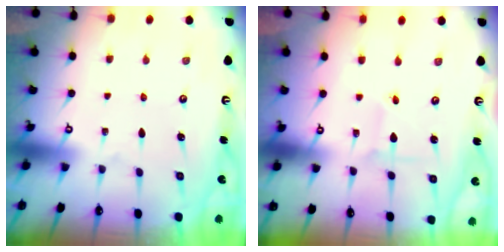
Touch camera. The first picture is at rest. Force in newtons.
{"total": 1.0, "press": 1.0, "slide": 0.1}